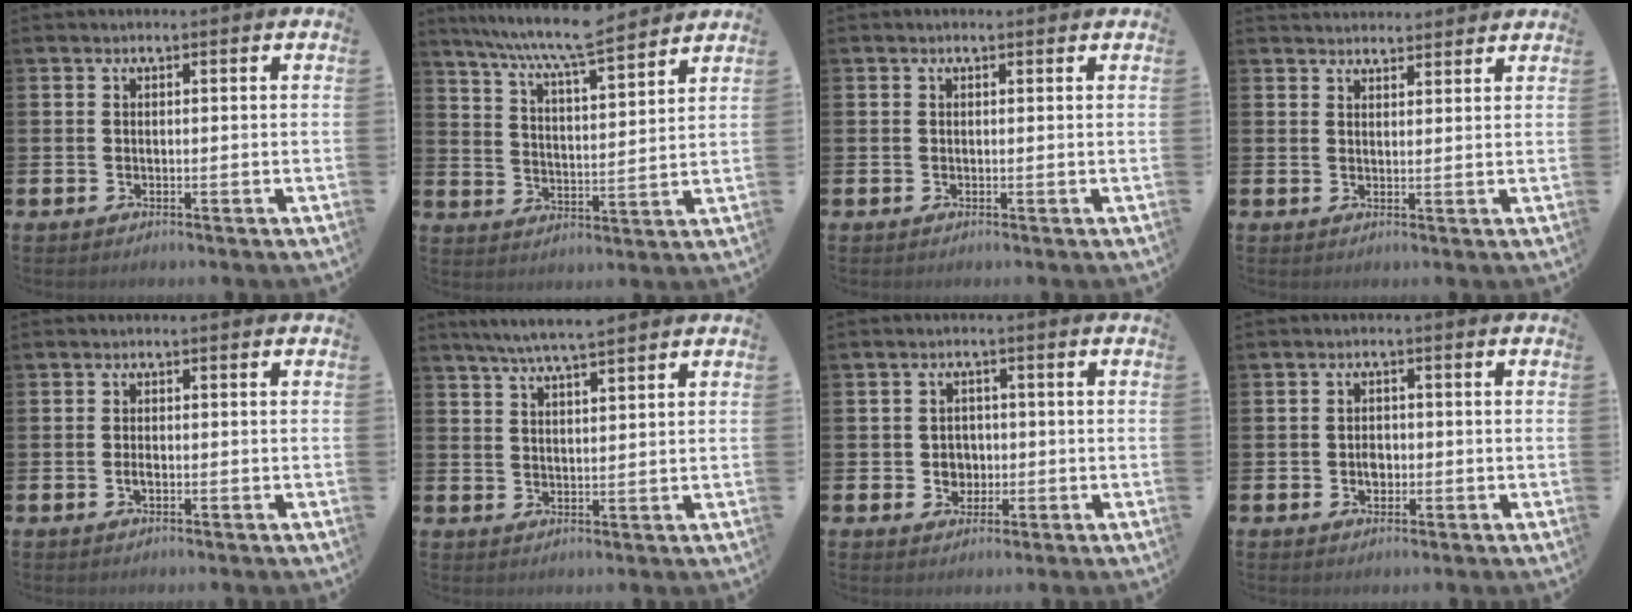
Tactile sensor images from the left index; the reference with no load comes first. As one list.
[{"total": 8.4, "force": [7.8, 0.2, 3.0], "torque": [-0.081, -0.051, 0.137]}, {"total": 0.0}, {"total": 2.7, "force": [2.6, 0.5, -0.1], "torque": [0.006, -0.015, 0.047]}, {"total": 1.3, "force": [-0.4, 0.6, 1.0], "torque": [-0.026, 0.005, -0.008]}, {"total": 5.3, "force": [4.9, 0.0, 2.0], "torque": [-0.049, -0.014, 0.086]}, {"total": 2.8, "force": [-0.2, 2.6, 1.0], "torque": [-0.011, 0.001, -0.013]}, {"total": 2.3, "force": [-0.5, 1.7, 1.4], "torque": [-0.010, -0.001, -0.015]}]